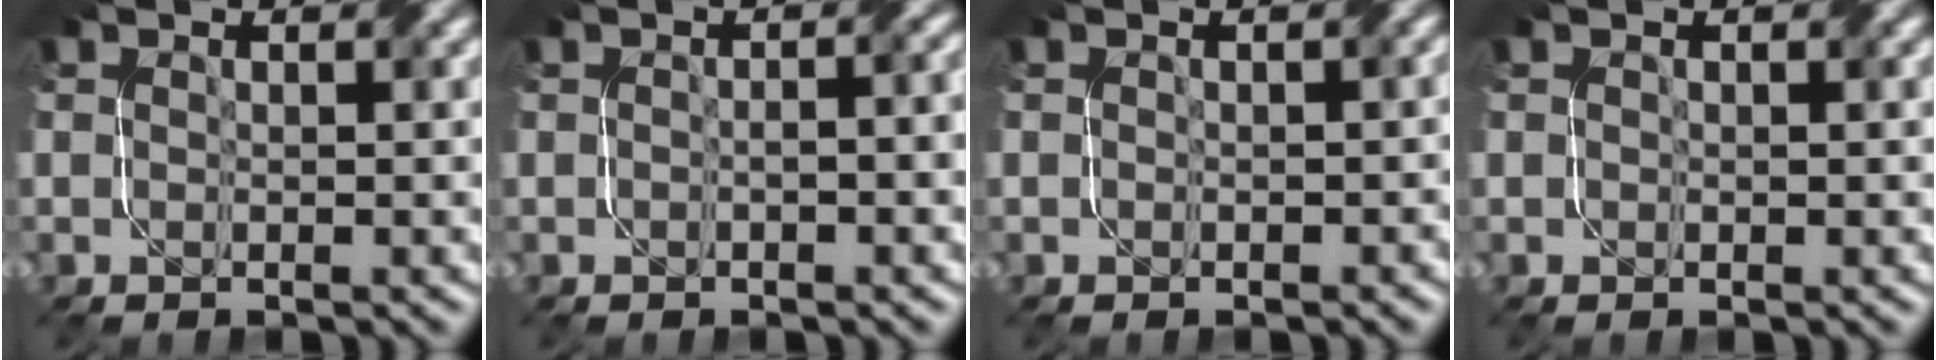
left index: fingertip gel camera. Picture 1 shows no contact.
{"total": 2.8, "force": [0.0, 1.2, 2.6], "torque": [-0.031, 0.008, -0.007]}
{"total": 0.5, "force": [-0.1, 0.4, 0.3], "torque": [-0.005, 0.000, -0.001]}
{"total": 0.6, "force": [0.3, 0.3, 0.3], "torque": [-0.003, 0.001, 0.005]}